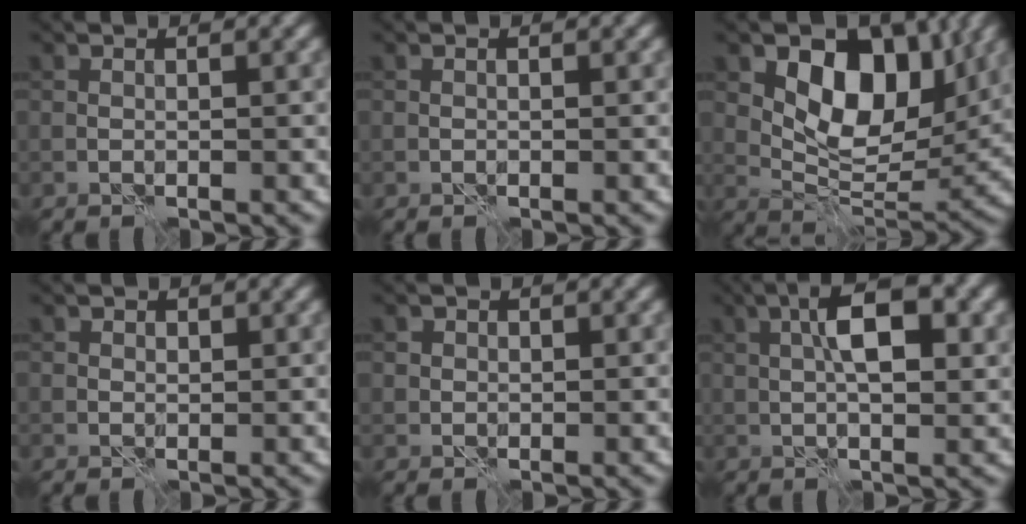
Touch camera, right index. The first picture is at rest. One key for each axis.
{"total": 0.0}
{"total": 9.5, "fx": 3.3, "fy": 6.0, "fz": 6.7, "tx": -0.100, "ty": -0.014, "tz": 0.057}
{"total": 0.8, "fx": 0.2, "fy": 0.7, "fz": 0.2, "tx": 0.000, "ty": -0.002, "tz": 0.003}
{"total": 1.2, "fx": 0.3, "fy": 1.1, "fz": 0.2, "tx": 0.002, "ty": -0.002, "tz": 0.004}
{"total": 6.1, "fx": 1.2, "fy": 2.3, "fz": 5.5, "tx": -0.091, "ty": 0.008, "tz": 0.014}